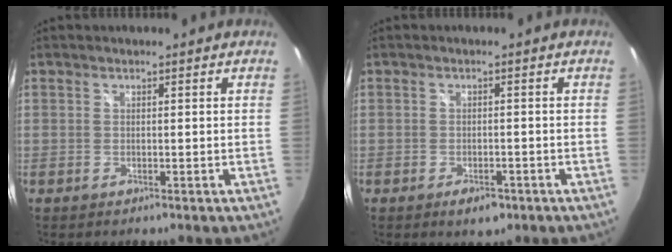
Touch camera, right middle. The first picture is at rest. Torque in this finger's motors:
{"motor_torque": [0.57, -0.59, 0.13, 0.06]}